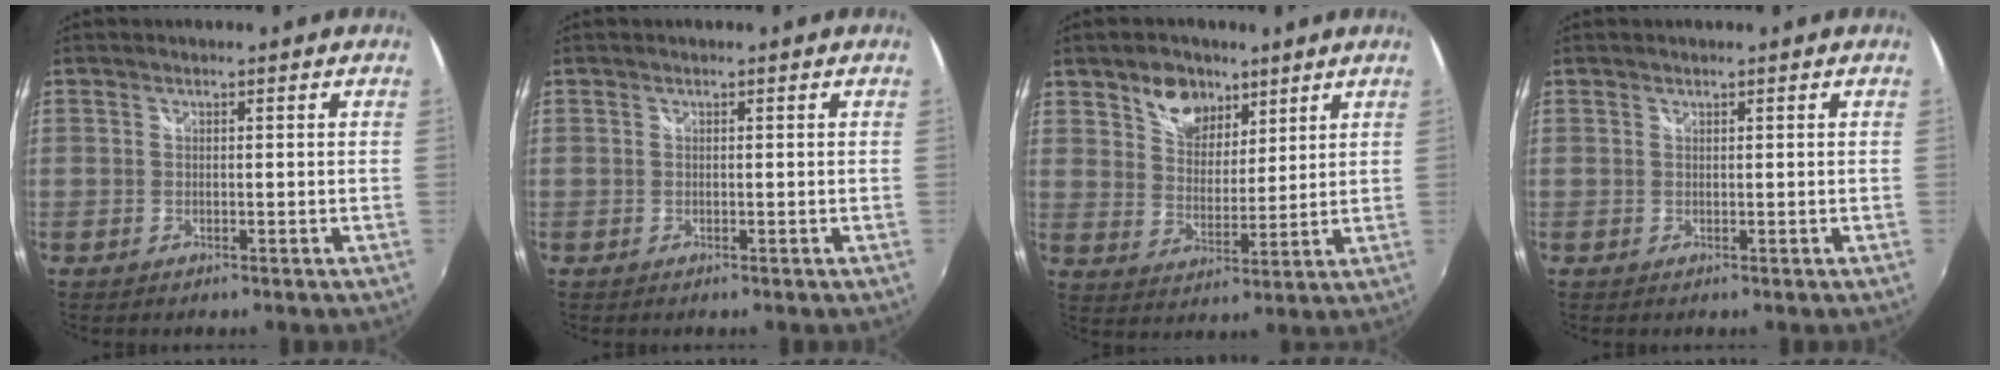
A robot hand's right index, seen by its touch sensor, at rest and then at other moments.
{"total": 0.0}
{"total": 8.8, "force": [5.7, 5.6, 3.6], "torque": [-0.058, 0.014, 0.102]}
{"total": 0.0}